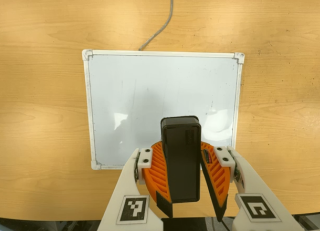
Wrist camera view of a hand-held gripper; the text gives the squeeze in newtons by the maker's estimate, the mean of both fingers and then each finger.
{"total": 10.3, "left": 10.6, "right": 10.0}